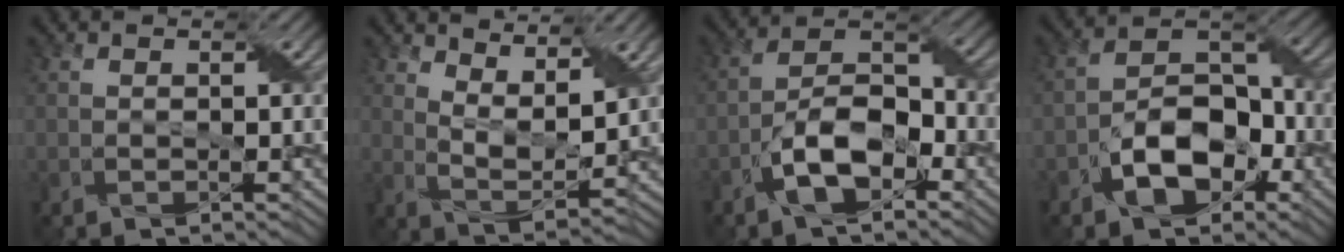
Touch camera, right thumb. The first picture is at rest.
{"total": 6.7, "force": [5.2, 1.7, 3.8], "torque": [-0.079, -0.017, 0.102]}
{"total": 8.7, "force": [-4.5, 4.2, 6.2], "torque": [-0.111, 0.010, -0.089]}
{"total": 8.6, "force": [-4.2, 5.1, 5.4], "torque": [-0.089, 0.004, -0.083]}